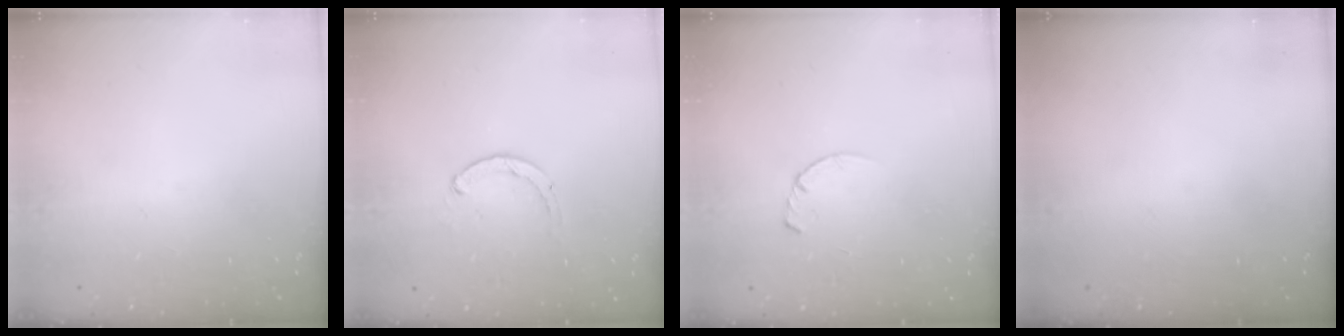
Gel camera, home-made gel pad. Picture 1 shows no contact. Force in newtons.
{"total": 1.8, "press": 1.7, "slide": 0.5}
{"total": 3.3, "press": 3.3, "slide": 0.3}
{"total": 0.0}